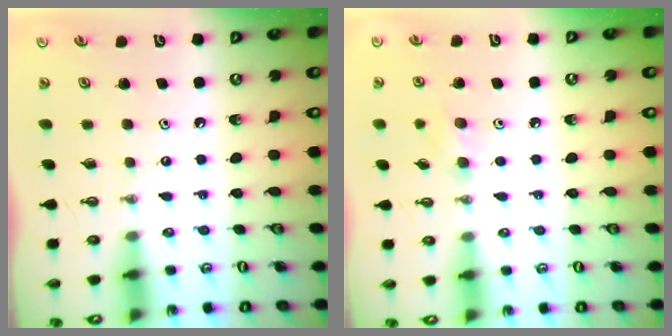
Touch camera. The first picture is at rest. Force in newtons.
{"total": 7.8, "press": 6.9, "slide": 3.7}